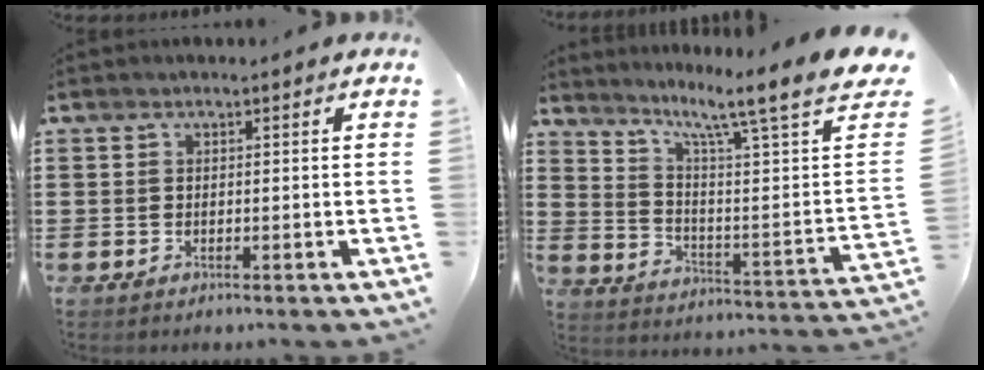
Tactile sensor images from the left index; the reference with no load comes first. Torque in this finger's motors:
{"motor_torque": [2.14, 0.00, 0.37, 0.06]}